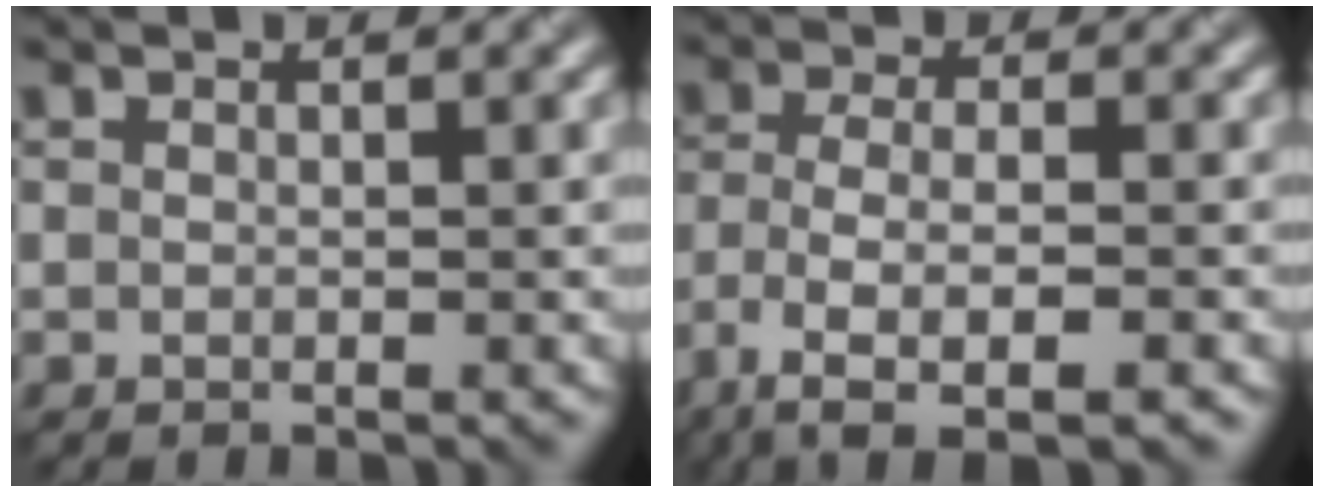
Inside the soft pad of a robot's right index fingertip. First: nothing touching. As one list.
[{"total": 6.1, "force": [-4.2, 1.7, 4.1], "torque": [-0.089, -0.001, -0.077]}]